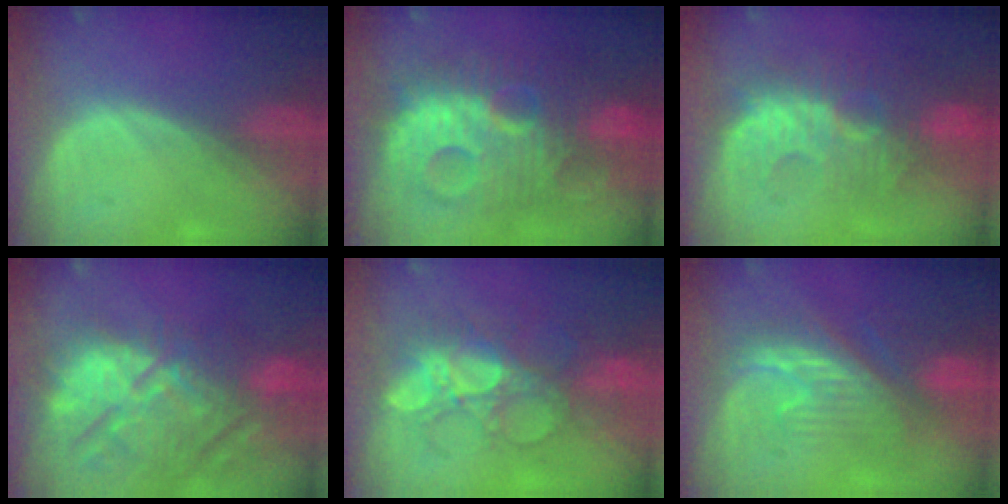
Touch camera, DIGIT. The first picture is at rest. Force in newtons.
{"total": 13.4, "press": 13.4, "slide": 1.2}
{"total": 9.6, "press": 9.3, "slide": 2.2}
{"total": 14.5, "press": 12.7, "slide": 7.1}
{"total": 8.7, "press": 8.4, "slide": 2.4}
{"total": 8.5, "press": 8.3, "slide": 1.9}